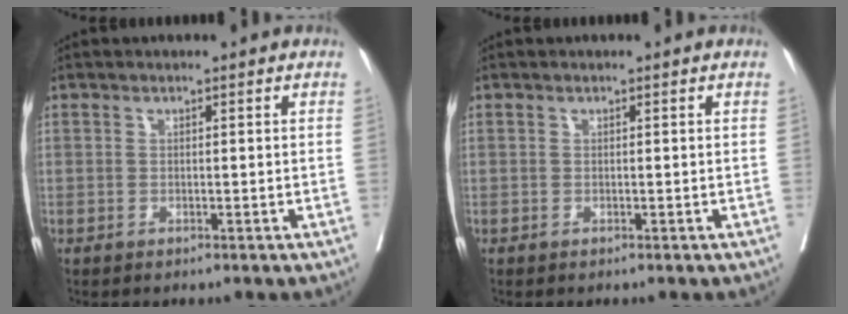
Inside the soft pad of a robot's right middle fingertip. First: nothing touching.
{"total": 0.0}